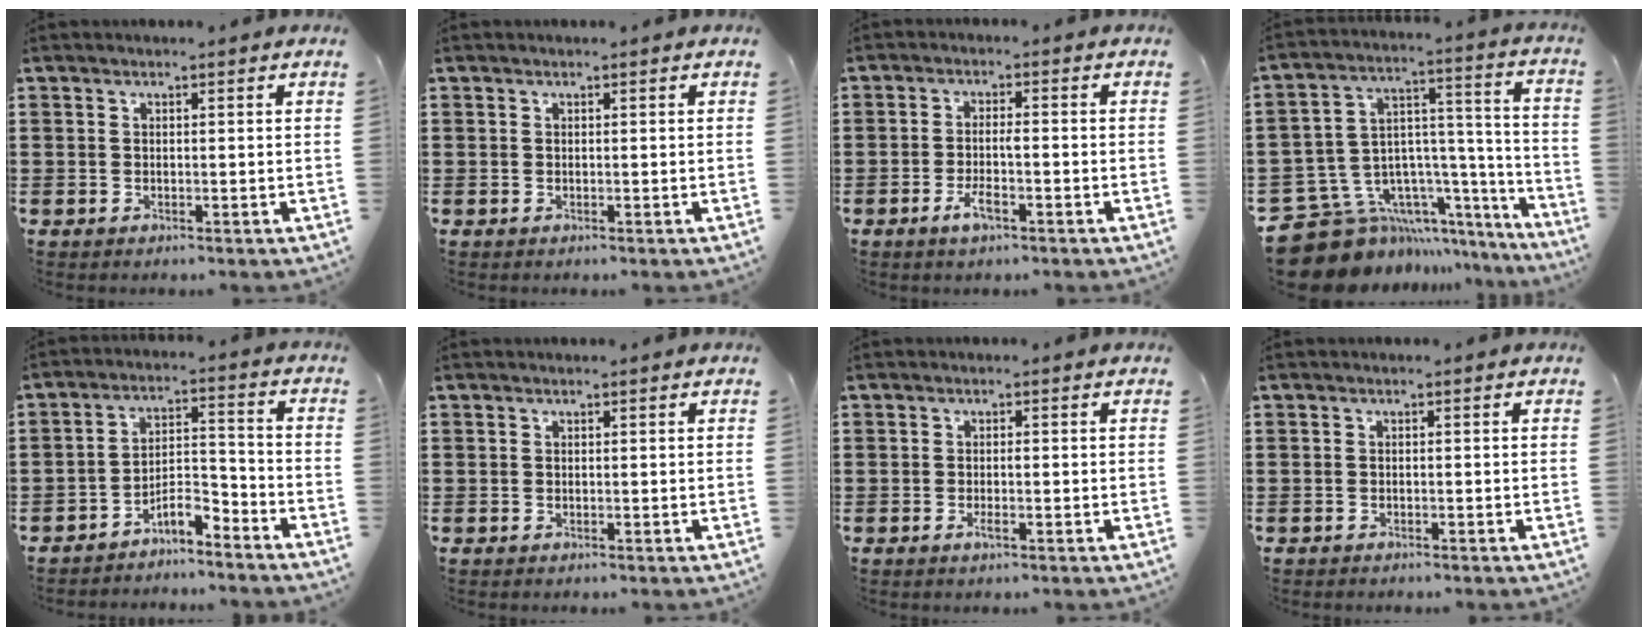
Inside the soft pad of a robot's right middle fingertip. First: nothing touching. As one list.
[{"total": 0.0}, {"total": 3.2, "force": [-1.4, 0.9, 2.8], "torque": [-0.053, 0.003, -0.029]}, {"total": 10.7, "force": [-7.5, 7.0, 2.9], "torque": [-0.092, -0.002, -0.134]}, {"total": 5.7, "force": [-5.1, 1.1, 2.4], "torque": [-0.049, 0.010, -0.102]}, {"total": 0.0}, {"total": 1.6, "force": [-0.5, 0.2, 1.4], "torque": [-0.026, -0.001, -0.009]}, {"total": 0.5, "force": [-0.5, 0.1, 0.0], "torque": [-0.001, -0.001, -0.012]}]